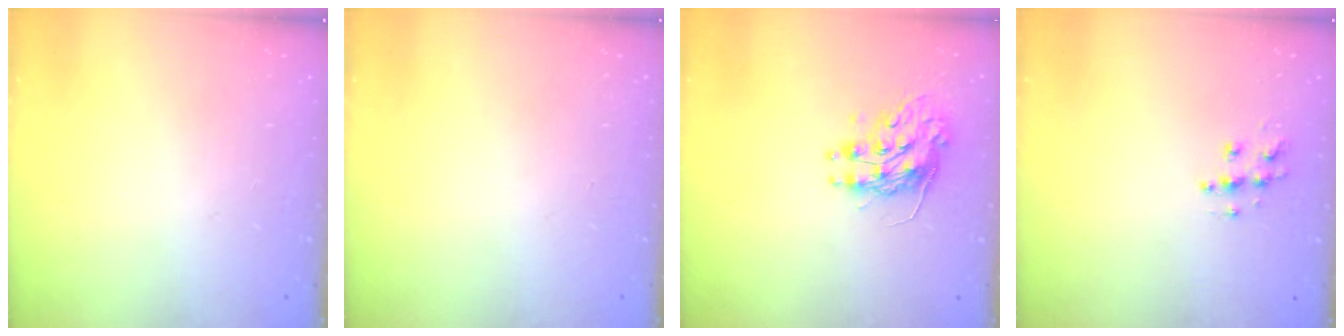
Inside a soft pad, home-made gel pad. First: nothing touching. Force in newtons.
{"total": 0.0}
{"total": 9.2, "press": 9.2, "slide": 0.7}
{"total": 7.5, "press": 7.5, "slide": 0.1}